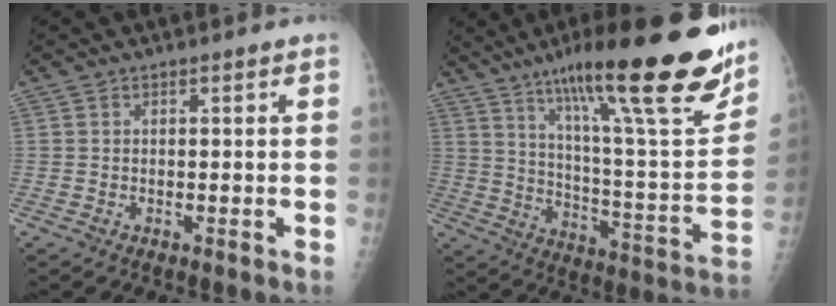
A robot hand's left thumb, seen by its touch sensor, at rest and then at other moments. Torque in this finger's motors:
{"motor_torque": [1.15, 0.05, 1.33, -1.44, 0.23]}